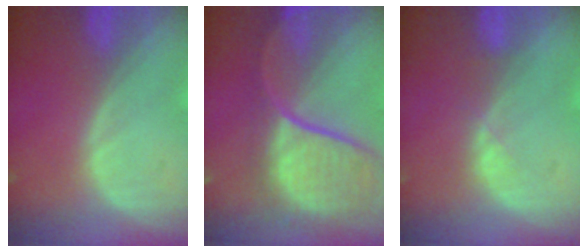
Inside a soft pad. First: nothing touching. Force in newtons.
{"total": 11.8, "press": 9.8, "slide": 6.6}
{"total": 1.4, "press": 1.2, "slide": 0.7}